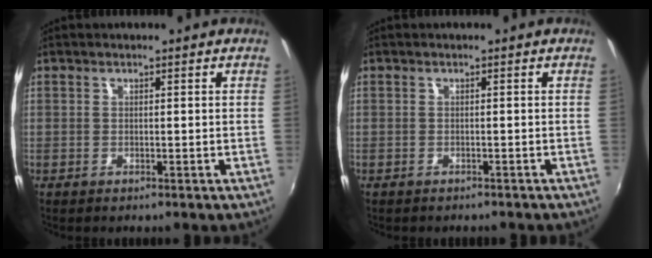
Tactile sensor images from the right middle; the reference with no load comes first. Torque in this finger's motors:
{"motor_torque": [0.97, -1.17, 0.19, 0.11]}